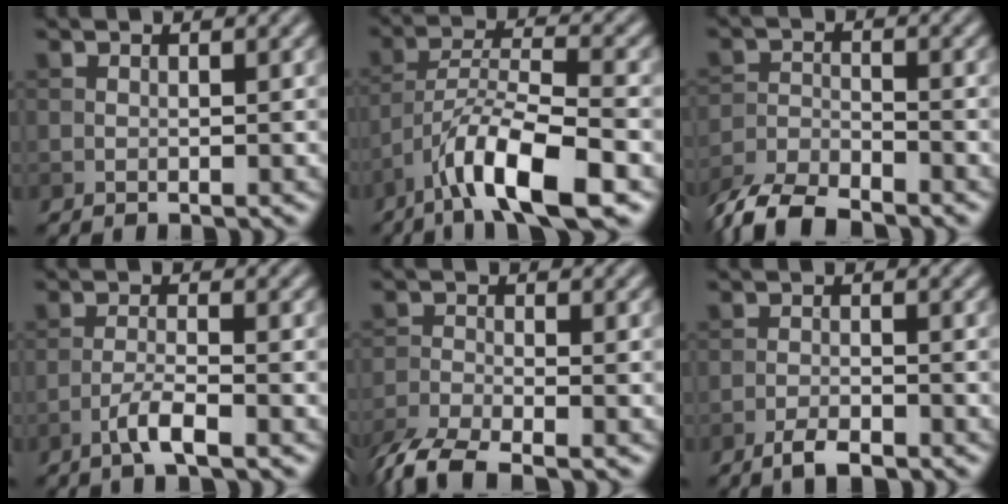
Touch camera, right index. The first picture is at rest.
{"total": 8.9, "force": [-5.4, 2.0, 6.7], "torque": [-0.113, 0.007, -0.100]}
{"total": 6.1, "force": [-5.3, 1.6, 2.6], "torque": [-0.046, -0.011, -0.108]}
{"total": 2.7, "force": [-1.6, 0.4, 2.1], "torque": [-0.042, 0.007, -0.036]}
{"total": 5.6, "force": [-4.4, 1.6, 3.2], "torque": [-0.067, -0.015, -0.093]}
{"total": 2.4, "force": [-1.8, 0.7, 1.5], "torque": [-0.027, 0.001, -0.036]}